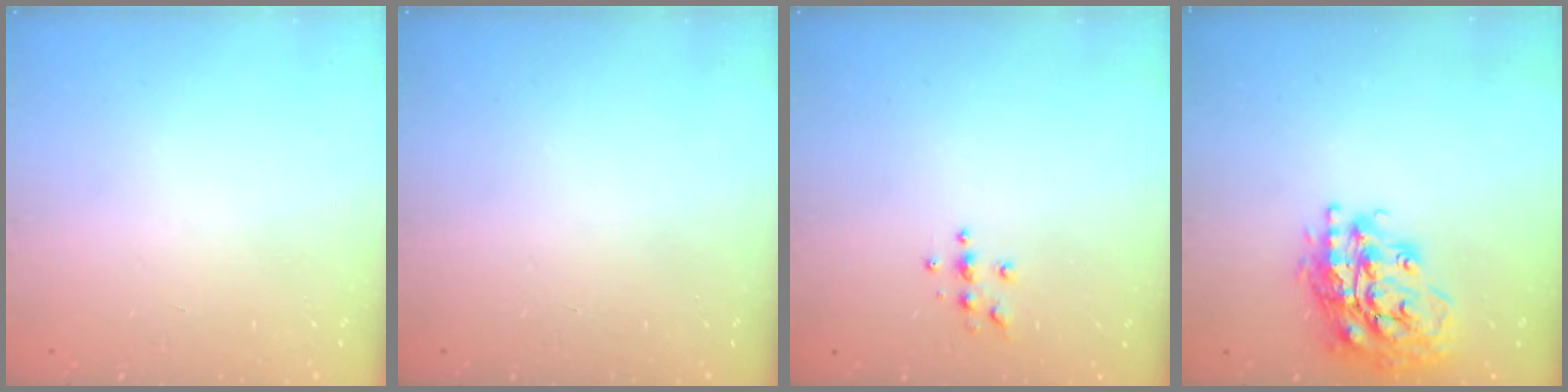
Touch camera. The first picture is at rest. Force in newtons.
{"total": 0.0}
{"total": 4.0, "press": 3.9, "slide": 0.4}
{"total": 21.2, "press": 21.1, "slide": 2.1}